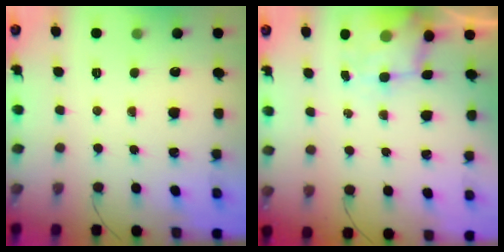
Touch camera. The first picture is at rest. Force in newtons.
{"total": 3.1, "press": 3.0, "slide": 0.7}